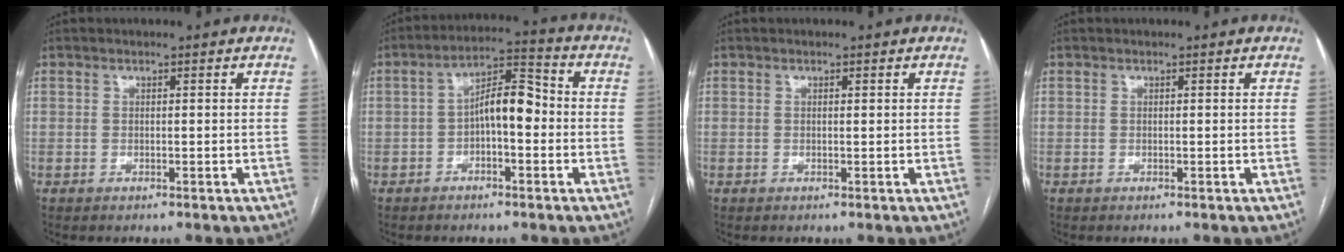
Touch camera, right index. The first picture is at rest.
{"total": 7.7, "force": [-1.0, 2.9, 7.0], "torque": [-0.123, 0.032, -0.019]}
{"total": 0.0}
{"total": 0.0}